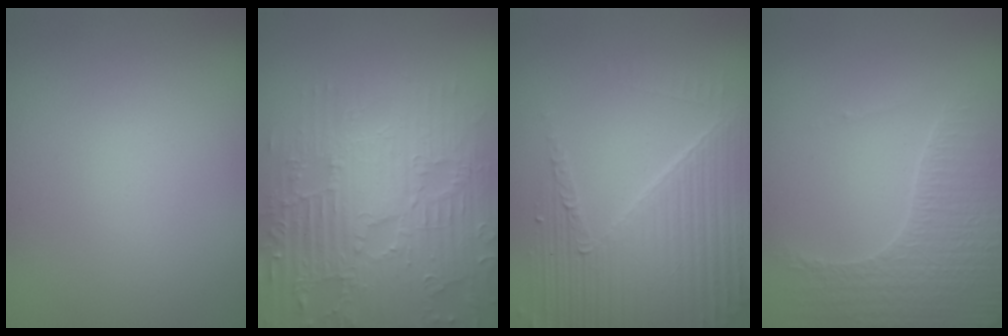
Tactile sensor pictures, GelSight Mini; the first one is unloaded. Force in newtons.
{"total": 9.0, "press": 6.5, "slide": 6.2}
{"total": 6.7, "press": 4.9, "slide": 4.5}
{"total": 4.2, "press": 3.7, "slide": 1.8}